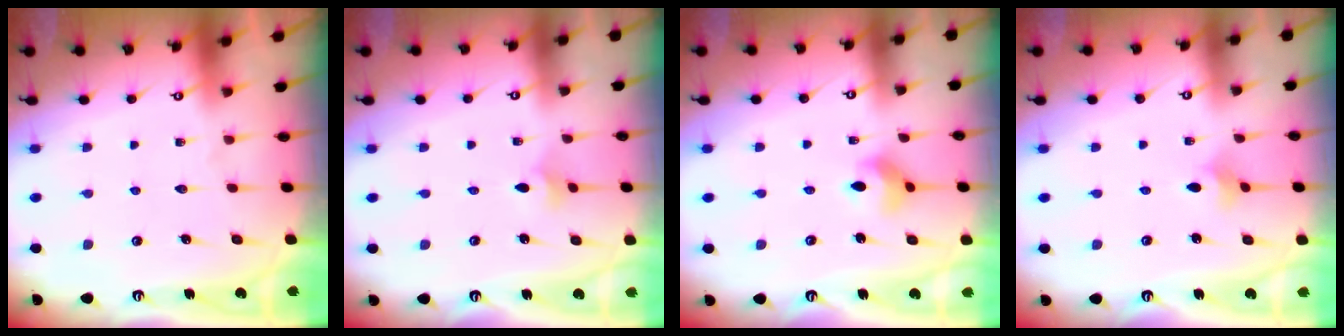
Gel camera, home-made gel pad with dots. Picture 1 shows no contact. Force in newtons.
{"total": 2.7, "press": 2.6, "slide": 0.5}
{"total": 5.9, "press": 5.7, "slide": 1.5}
{"total": 2.0, "press": 2.0, "slide": 0.4}